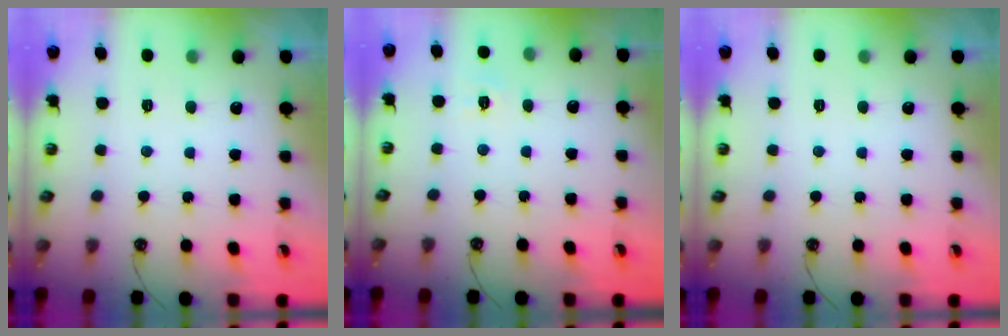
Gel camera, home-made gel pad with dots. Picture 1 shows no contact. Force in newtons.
{"total": 5.0, "press": 5.0, "slide": 0.6}
{"total": 0.0}